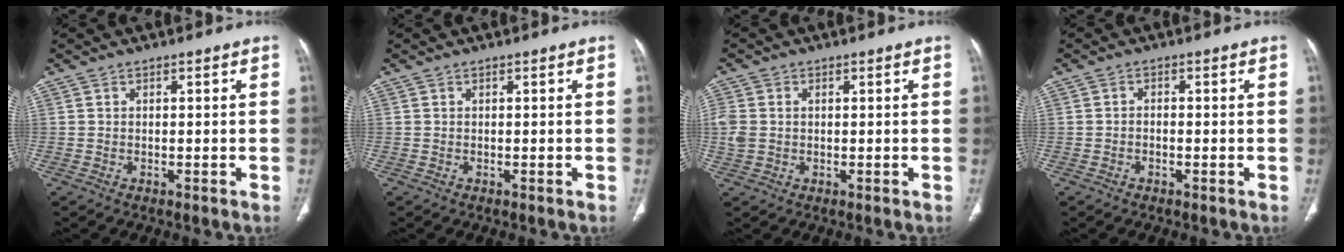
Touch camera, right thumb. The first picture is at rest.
{"total": 0.0}
{"total": 4.1, "force": [0.0, 3.2, 2.6], "torque": [-0.078, 0.004, 0.002]}
{"total": 0.9, "force": [-0.5, 0.6, 0.6], "torque": [-0.008, 0.004, -0.009]}